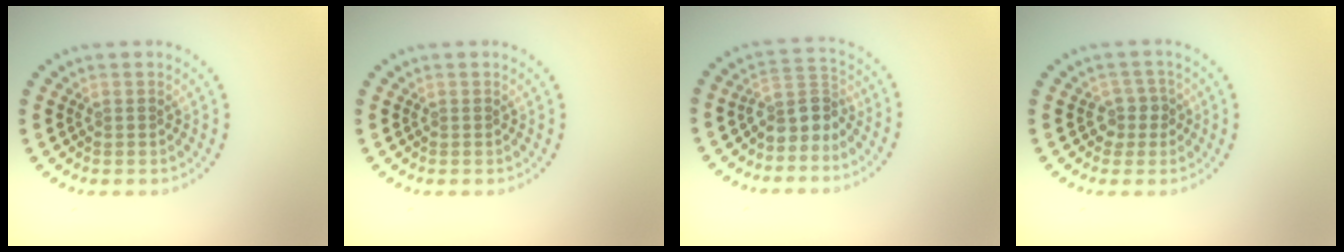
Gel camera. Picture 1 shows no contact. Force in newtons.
{"total": 0.0}
{"total": 2.9, "press": 2.2, "slide": 1.9}
{"total": 1.7, "press": 1.4, "slide": 1.0}